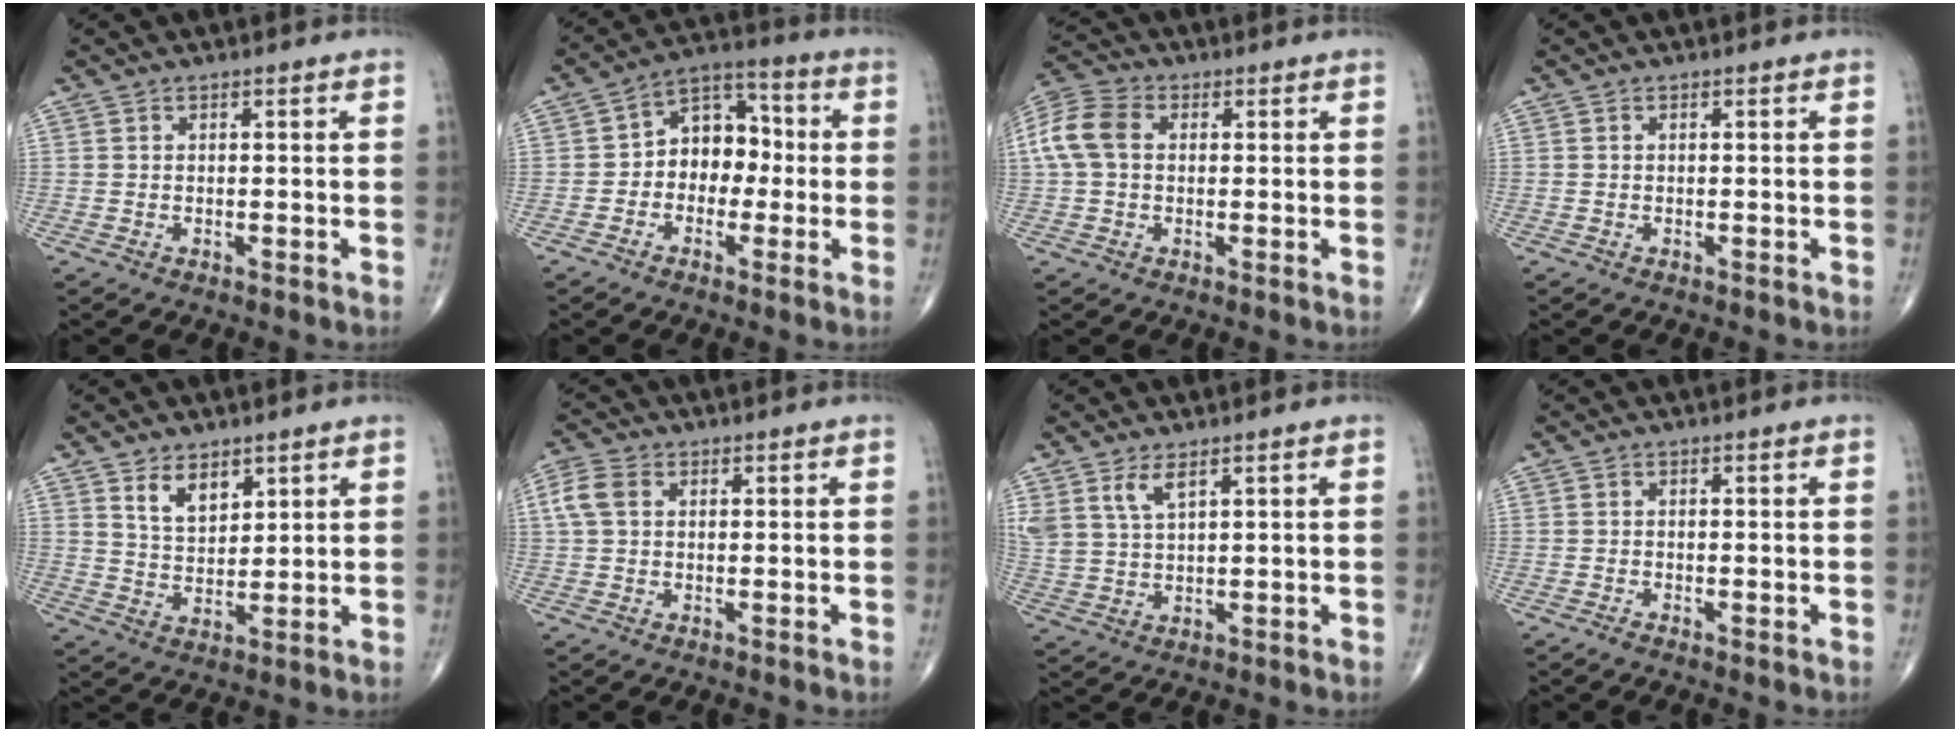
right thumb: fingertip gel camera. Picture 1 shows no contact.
{"total": 9.7, "force": [-0.7, 7.2, 6.4], "torque": [-0.057, 0.040, -0.027]}
{"total": 8.7, "force": [1.0, 6.1, 6.1], "torque": [-0.137, 0.027, 0.015]}
{"total": 0.0}
{"total": 6.0, "force": [3.7, 3.4, 3.4], "torque": [-0.040, -0.032, 0.073]}
{"total": 4.8, "force": [1.1, 3.4, 3.2], "torque": [-0.078, 0.013, 0.018]}
{"total": 5.4, "force": [3.3, 2.1, 3.6], "torque": [-0.076, -0.014, 0.074]}
{"total": 0.8, "force": [-0.5, 0.1, 0.7], "torque": [-0.014, -0.003, -0.013]}